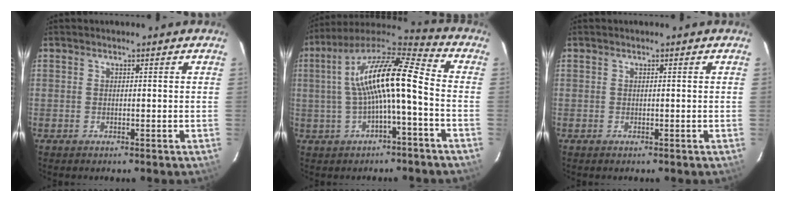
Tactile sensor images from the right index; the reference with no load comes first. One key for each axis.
{"total": 15.2, "fx": -0.8, "fy": 2.6, "fz": 14.9, "tx": -0.276, "ty": 0.027, "tz": -0.017}
{"total": 0.0}